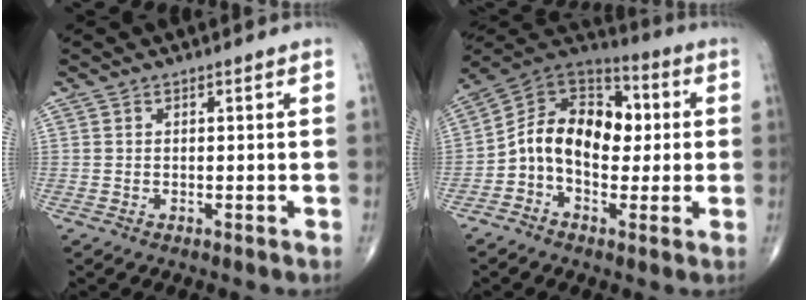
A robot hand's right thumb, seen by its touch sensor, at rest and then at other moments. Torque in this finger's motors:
{"motor_torque": [1.03, 1.04, 0.26, -0.23, 0.17]}